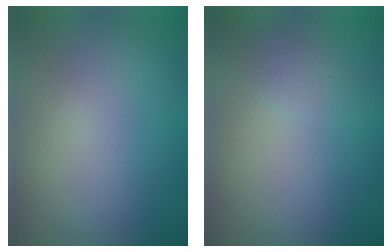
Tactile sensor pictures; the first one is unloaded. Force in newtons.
{"total": 1.6, "press": 1.6, "slide": 0.1}